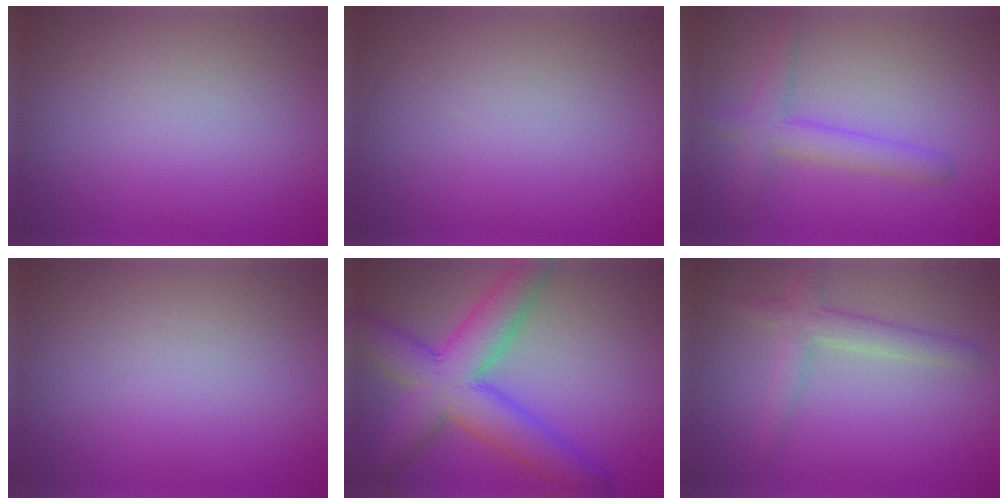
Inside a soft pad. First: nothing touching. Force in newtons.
{"total": 0.0}
{"total": 3.1, "press": 3.1, "slide": 0.1}
{"total": 0.0}
{"total": 8.8, "press": 8.8, "slide": 0.1}
{"total": 2.6, "press": 2.6, "slide": 0.1}